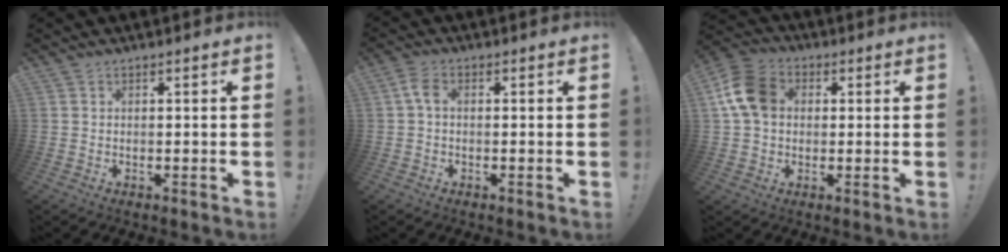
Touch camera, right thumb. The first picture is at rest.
{"total": 3.6, "force": [0.2, 2.1, 2.9], "torque": [-0.054, 0.012, 0.006]}
{"total": 12.4, "force": [2.3, 9.5, 7.6], "torque": [-0.143, 0.010, 0.048]}